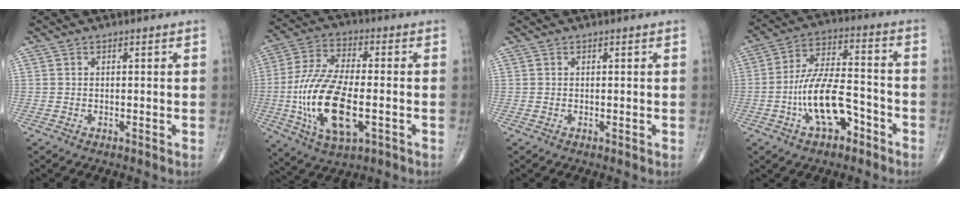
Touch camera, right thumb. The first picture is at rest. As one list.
[{"total": 18.1, "force": [-3.6, 8.1, 15.9], "torque": [-0.326, 0.010, -0.061]}, {"total": 0.0}, {"total": 13.5, "force": [-5.3, 6.3, 10.7], "torque": [-0.188, 0.046, -0.092]}]